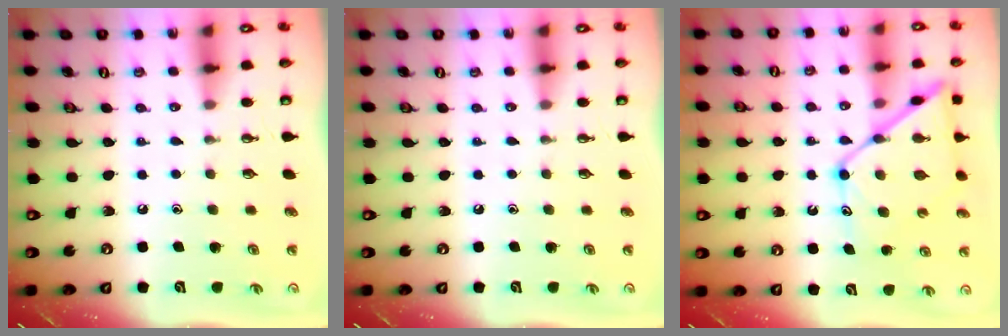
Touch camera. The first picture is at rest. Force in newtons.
{"total": 0.0}
{"total": 15.4, "press": 15.3, "slide": 1.2}